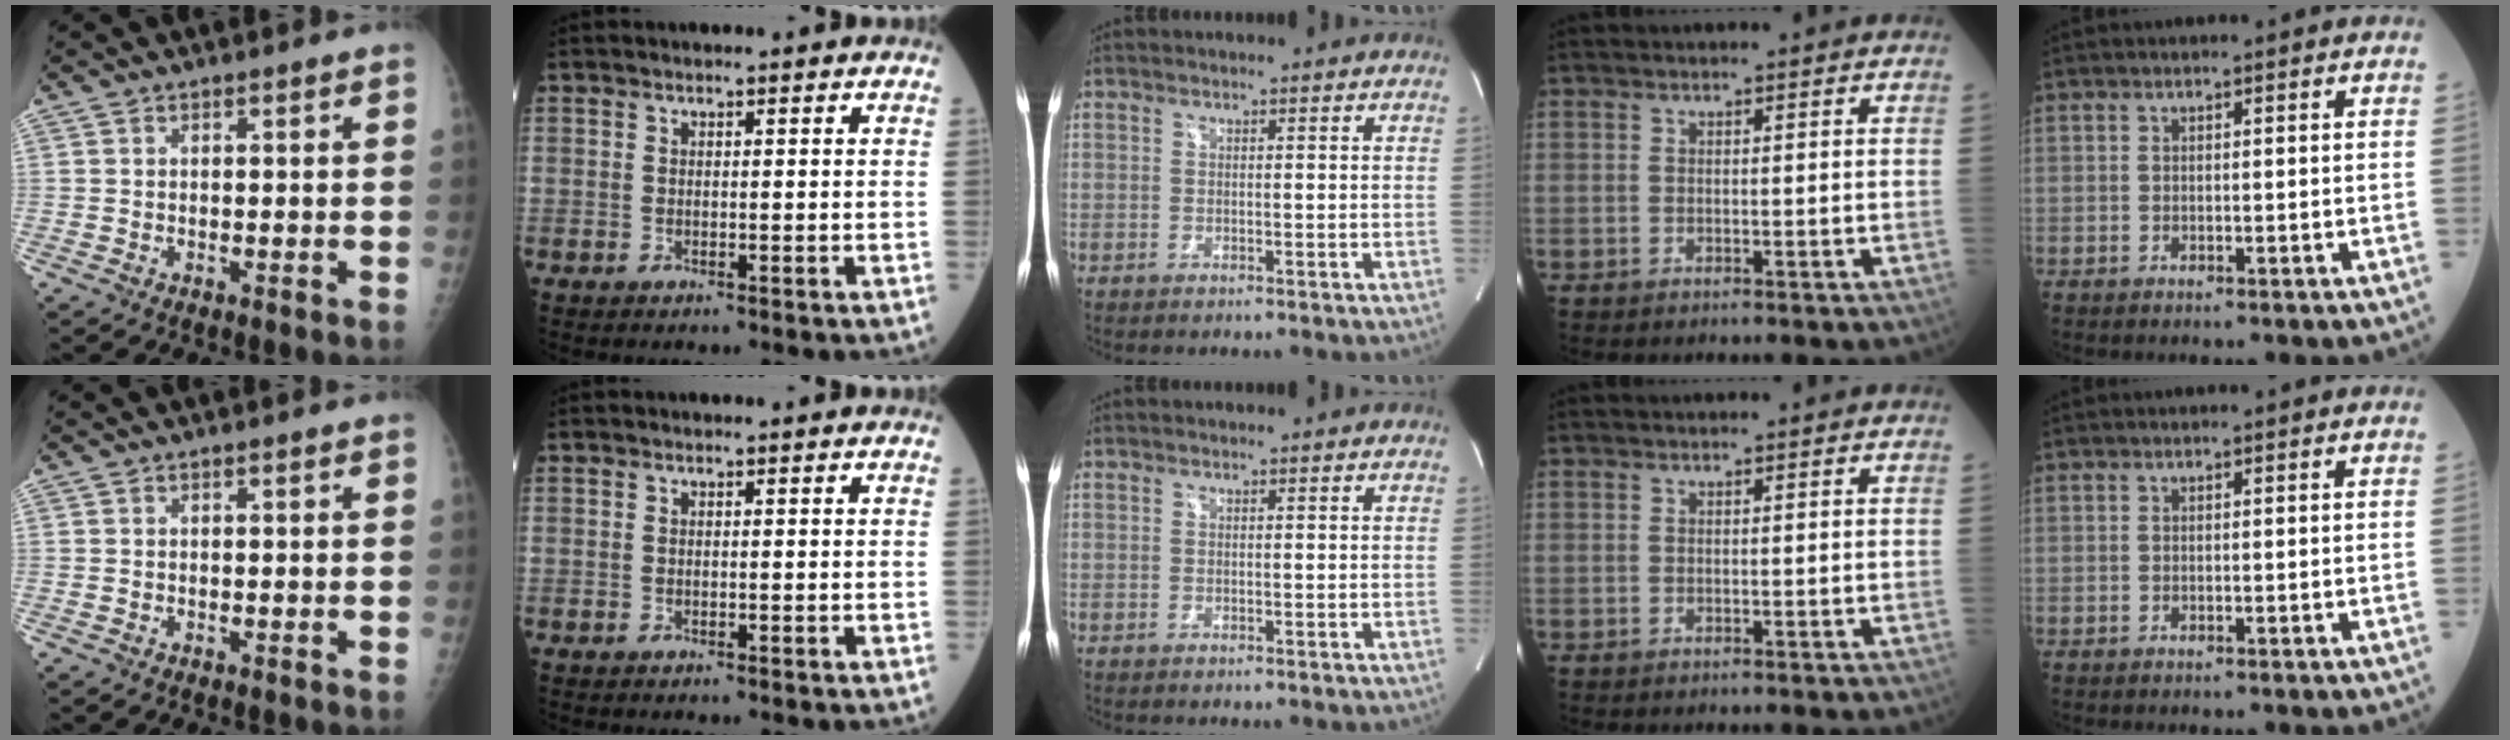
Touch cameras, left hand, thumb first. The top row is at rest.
{}